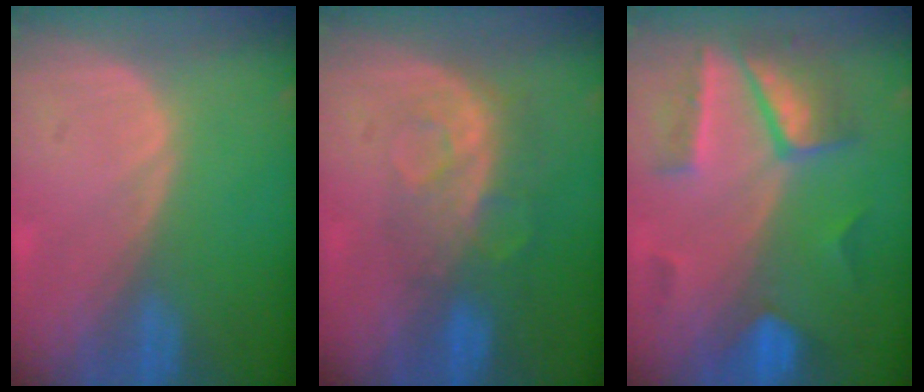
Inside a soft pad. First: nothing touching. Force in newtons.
{"total": 8.3, "press": 7.0, "slide": 4.5}
{"total": 7.9, "press": 7.6, "slide": 2.0}